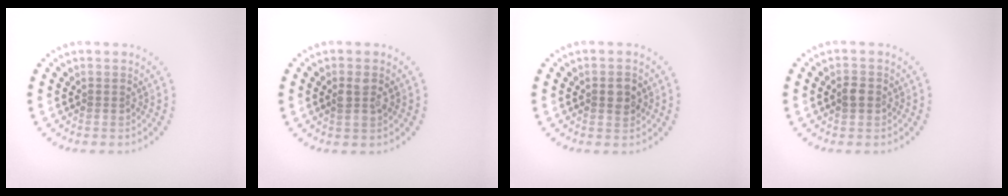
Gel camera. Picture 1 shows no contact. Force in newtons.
{"total": 2.0, "press": 2.0, "slide": 0.3}
{"total": 1.8, "press": 1.8, "slide": 0.3}
{"total": 1.4, "press": 1.4, "slide": 0.1}